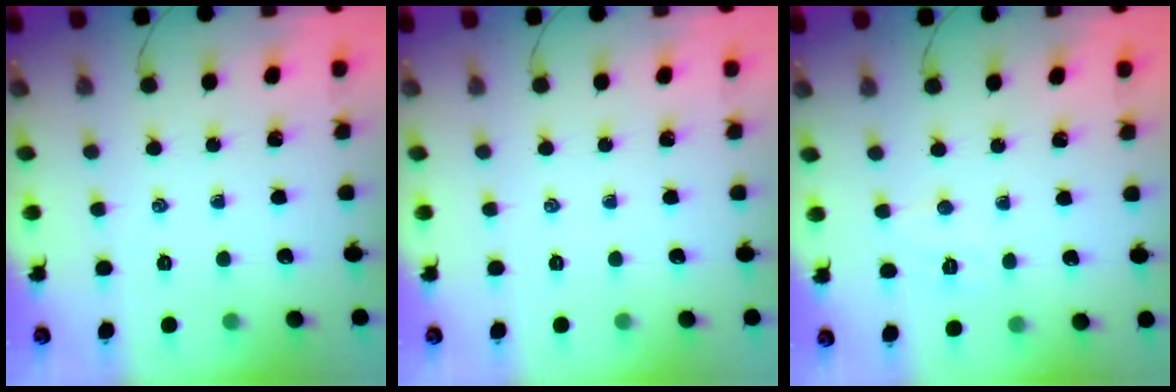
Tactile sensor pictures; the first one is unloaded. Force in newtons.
{"total": 0.0}
{"total": 3.6, "press": 3.5, "slide": 0.8}